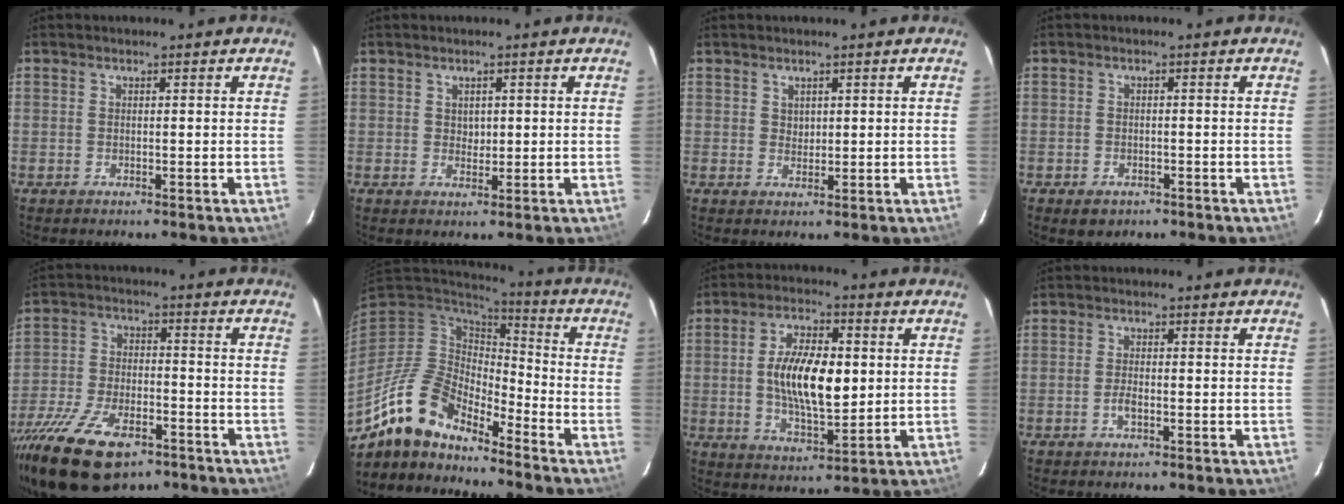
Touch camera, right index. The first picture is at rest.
{"total": 1.7, "force": [0.6, 1.5, 0.6], "torque": [-0.005, 0.003, 0.012]}
{"total": 1.4, "force": [0.9, 1.0, 0.2], "torque": [0.002, 0.003, 0.018]}
{"total": 2.9, "force": [-1.7, 2.0, 1.1], "torque": [-0.024, 0.000, -0.021]}
{"total": 19.4, "force": [-12.7, 8.7, 11.8], "torque": [-0.257, -0.038, -0.221]}
{"total": 13.2, "force": [-11.3, 4.2, 5.4], "torque": [-0.103, -0.001, -0.221]}
{"total": 12.7, "force": [0.8, 5.4, 11.5], "torque": [-0.213, 0.002, 0.017]}
{"total": 2.1, "force": [-0.9, 0.8, 1.8], "torque": [-0.039, 0.001, -0.018]}